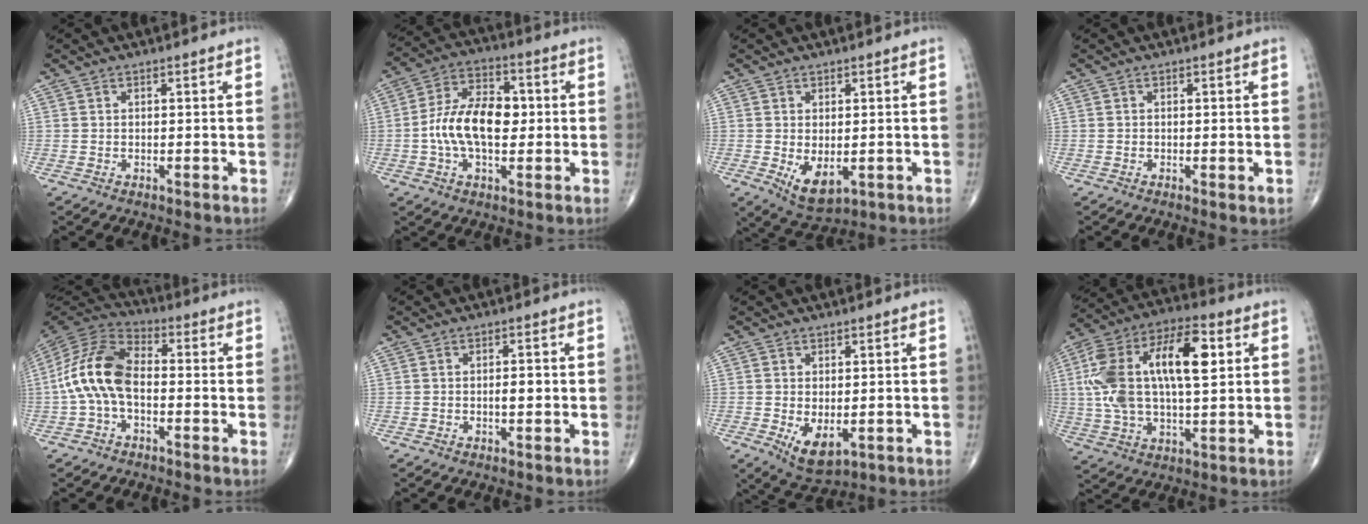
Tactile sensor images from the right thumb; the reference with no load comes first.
{"total": 13.3, "force": [-0.5, 7.6, 10.9], "torque": [-0.191, 0.025, -0.015]}
{"total": 6.1, "force": [-1.0, 3.3, 5.1], "torque": [-0.077, -0.013, -0.002]}
{"total": 1.2, "force": [-0.3, 0.3, 1.1], "torque": [-0.018, -0.004, -0.005]}
{"total": 13.1, "force": [-1.3, 7.5, 10.6], "torque": [-0.214, 0.037, -0.037]}
{"total": 2.3, "force": [-0.3, 1.0, 2.1], "torque": [-0.033, 0.002, -0.006]}
{"total": 6.1, "force": [-1.2, 3.2, 5.0], "torque": [-0.080, -0.014, -0.006]}
{"total": 22.0, "force": [4.3, 10.2, 19.0], "torque": [-0.360, 0.019, 0.065]}